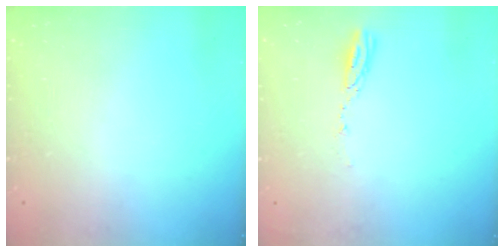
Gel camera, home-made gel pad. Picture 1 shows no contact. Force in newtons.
{"total": 3.6, "press": 3.6, "slide": 0.3}